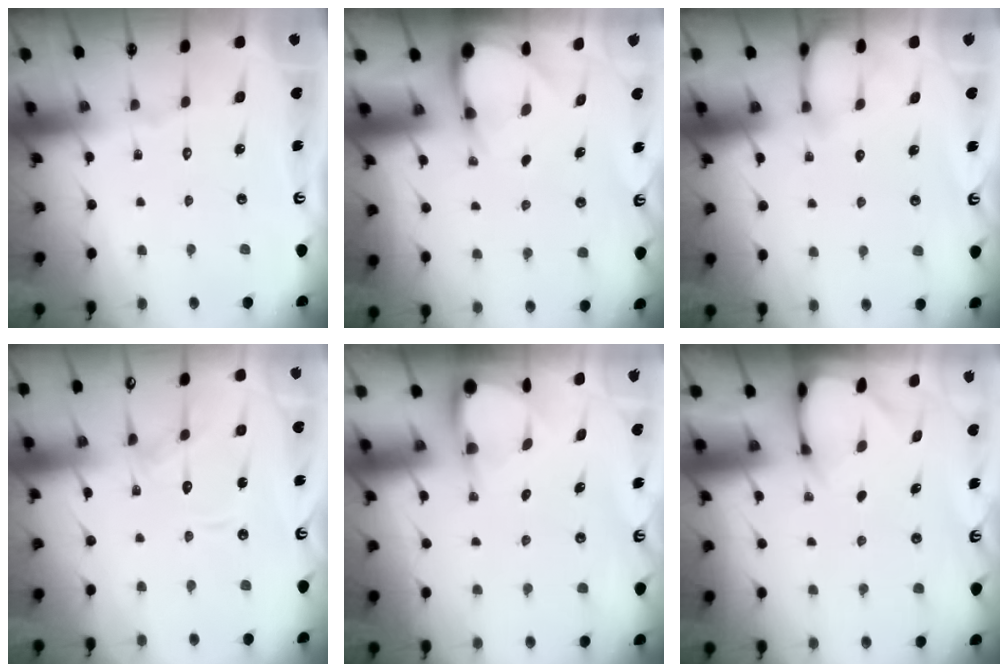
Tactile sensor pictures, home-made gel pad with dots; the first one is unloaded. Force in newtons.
{"total": 3.6, "press": 3.6, "slide": 0.3}
{"total": 5.5, "press": 5.5, "slide": 0.4}
{"total": 9.9, "press": 9.9, "slide": 0.2}
{"total": 3.4, "press": 3.4, "slide": 0.1}
{"total": 2.0, "press": 2.0, "slide": 0.1}